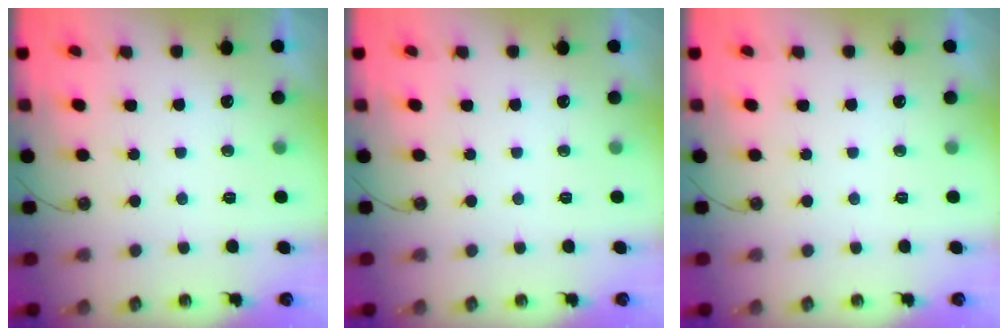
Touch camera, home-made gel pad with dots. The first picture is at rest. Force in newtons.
{"total": 0.0}
{"total": 0.0}